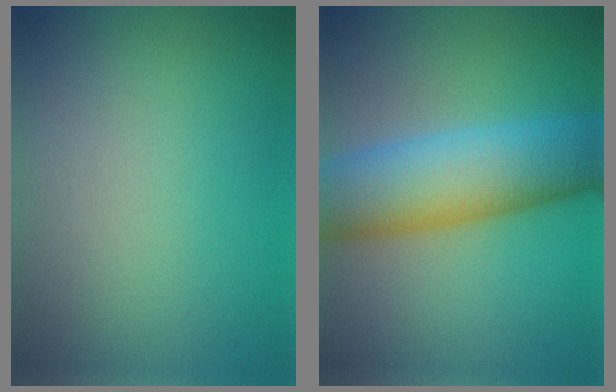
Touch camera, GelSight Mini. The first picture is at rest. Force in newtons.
{"total": 10.0, "press": 10.0, "slide": 0.3}